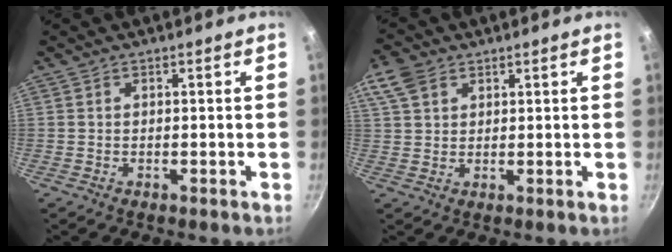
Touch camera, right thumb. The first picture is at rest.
{"total": 6.3, "force": [3.2, 4.4, 3.3], "torque": [-0.056, 0.001, 0.057]}